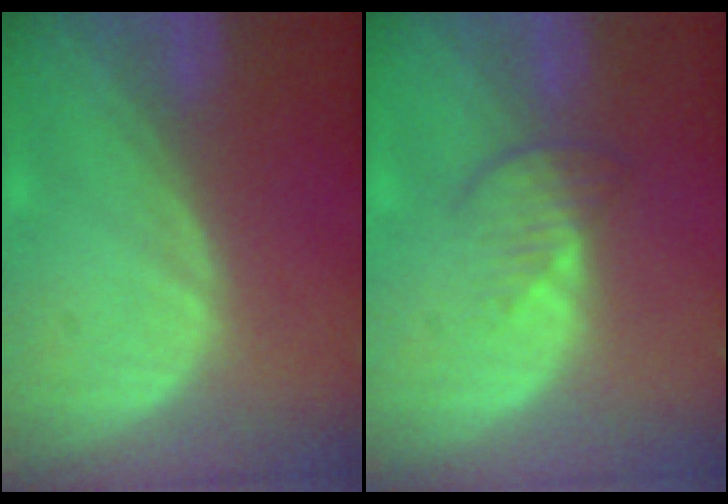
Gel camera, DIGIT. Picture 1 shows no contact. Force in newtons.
{"total": 3.5, "press": 3.1, "slide": 1.7}